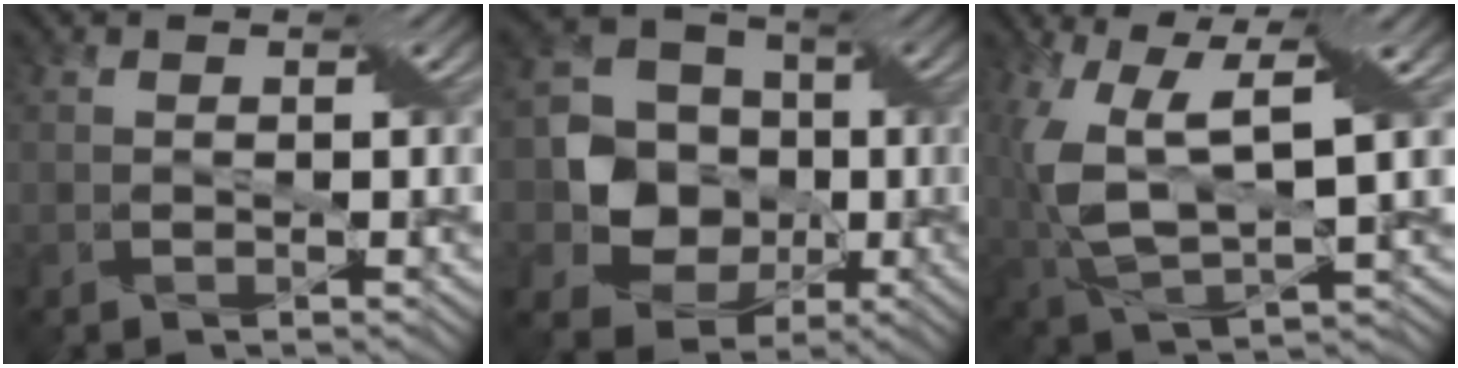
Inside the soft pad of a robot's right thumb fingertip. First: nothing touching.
{"total": 9.4, "force": [-0.9, 8.5, 4.0], "torque": [-0.102, -0.002, -0.030]}
{"total": 11.8, "force": [2.9, 5.9, 9.8], "torque": [-0.232, -0.011, 0.063]}